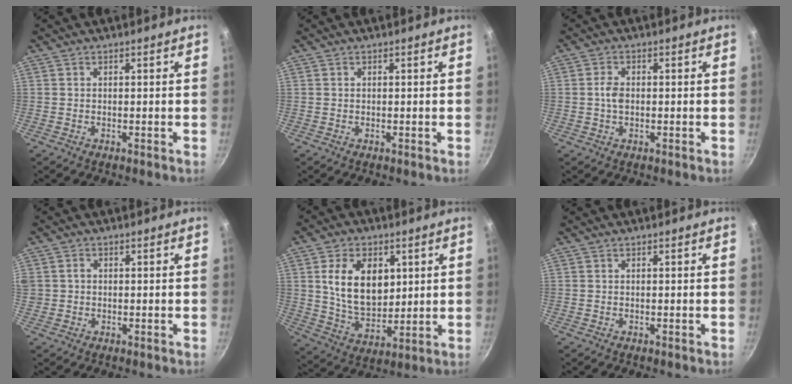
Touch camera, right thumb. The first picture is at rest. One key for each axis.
{"total": 0.0}
{"total": 2.8, "fx": 0.0, "fy": 1.8, "fz": 2.2, "tx": -0.041, "ty": 0.002, "tz": -0.004}
{"total": 2.4, "fx": 0.2, "fy": 2.2, "fz": 1.0, "tx": -0.010, "ty": 0.004, "tz": 0.008}
{"total": 14.2, "fx": 3.7, "fy": 9.2, "fz": 10.2, "tx": -0.143, "ty": -0.021, "tz": 0.077}
{"total": 0.0}